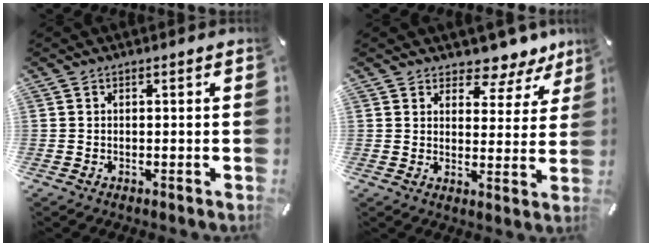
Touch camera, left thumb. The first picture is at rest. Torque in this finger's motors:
{"motor_torque": [-0.11, 0.01, 0.06, 0.06, -0.01]}